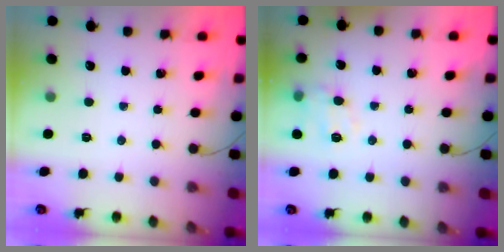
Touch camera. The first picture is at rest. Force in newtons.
{"total": 7.3, "press": 7.3, "slide": 1.0}